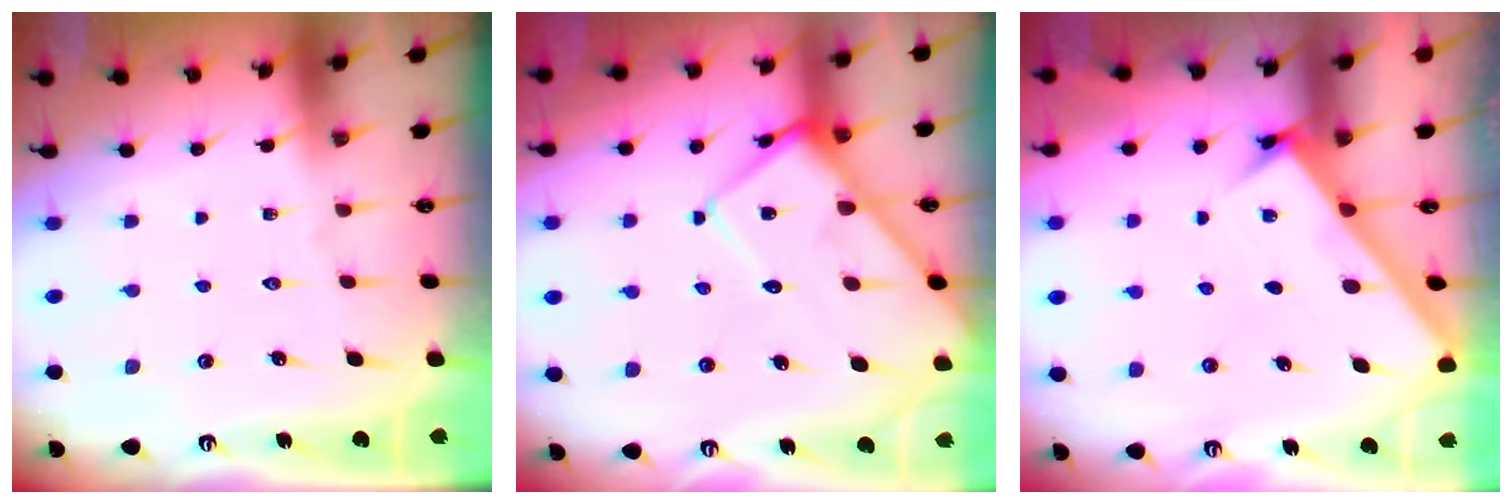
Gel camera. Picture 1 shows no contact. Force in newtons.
{"total": 12.1, "press": 12.1, "slide": 1.1}
{"total": 3.1, "press": 3.1, "slide": 0.2}